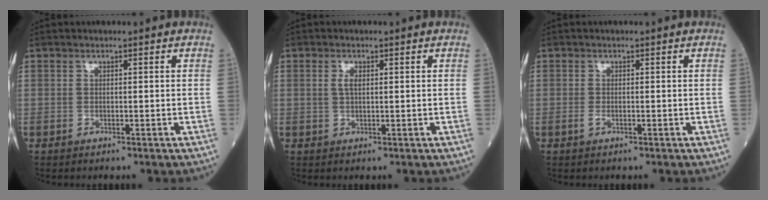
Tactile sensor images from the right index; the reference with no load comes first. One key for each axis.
{"total": 1.6, "fx": 0.4, "fy": 0.6, "fz": 1.4, "tx": -0.030, "ty": 0.003, "tz": 0.009}
{"total": 0.9, "fx": -0.3, "fy": 0.3, "fz": 0.8, "tx": -0.018, "ty": -0.001, "tz": -0.005}